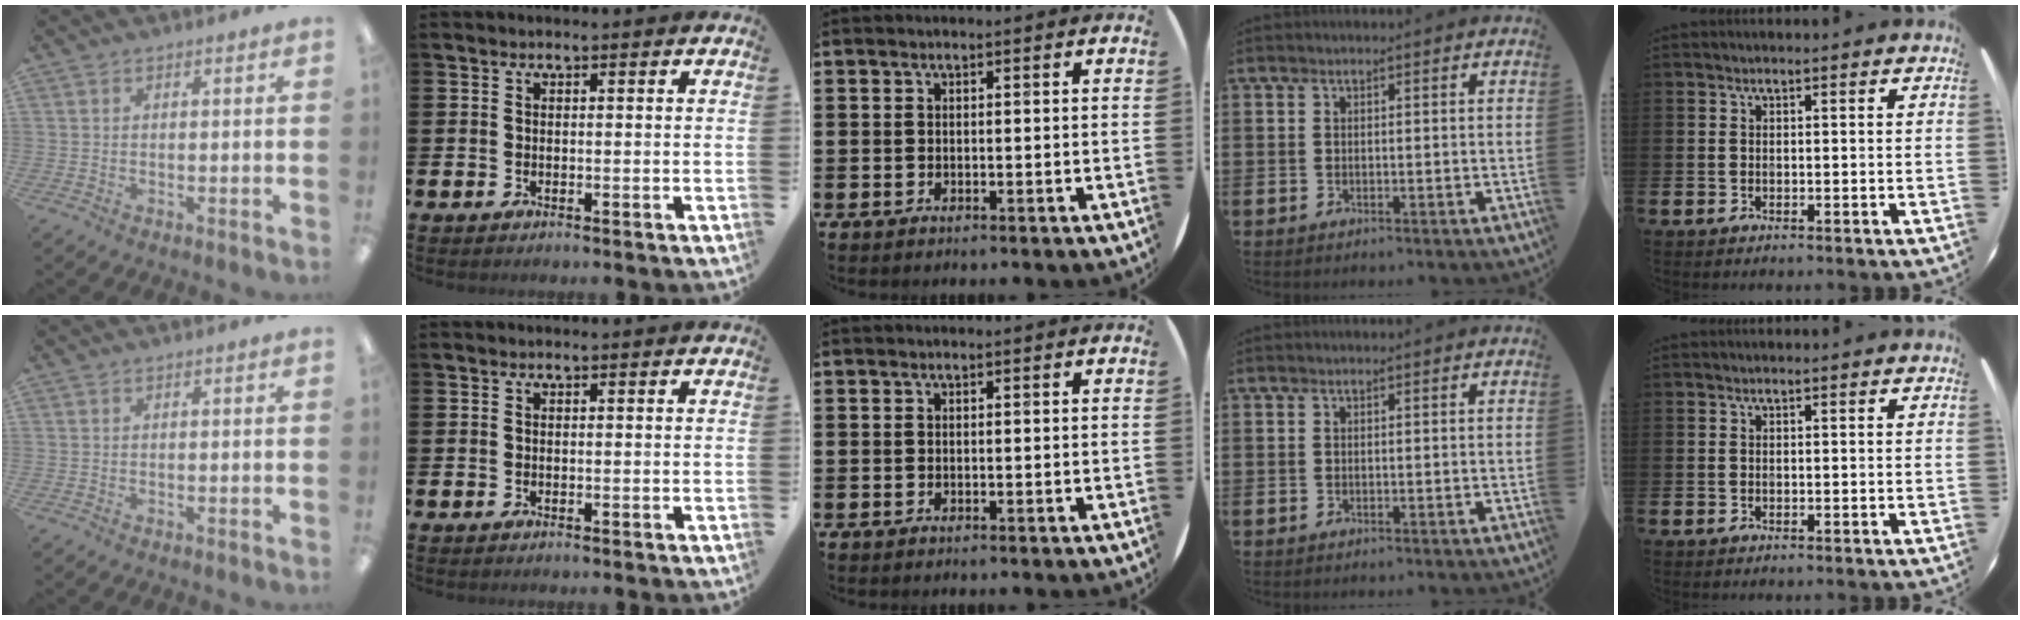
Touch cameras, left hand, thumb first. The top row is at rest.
{}